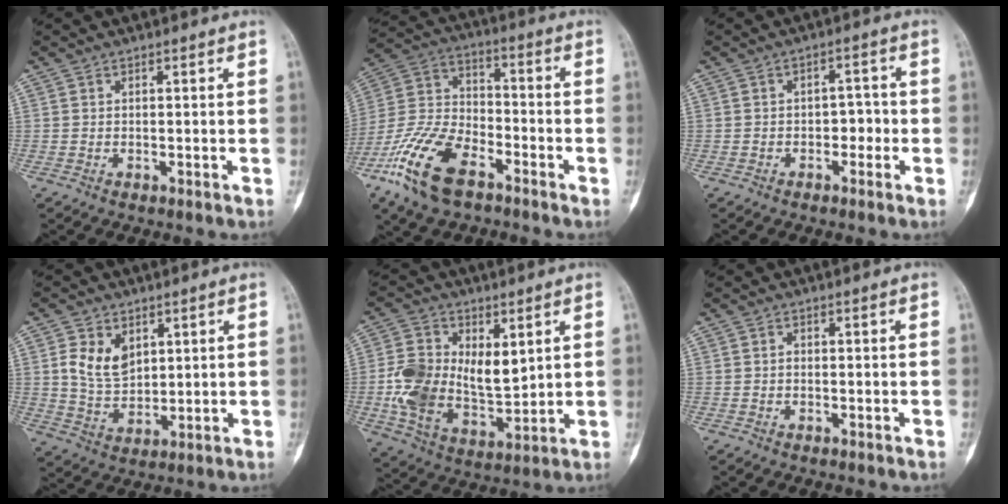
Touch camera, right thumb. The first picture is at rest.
{"total": 17.0, "force": [-9.8, 8.3, 11.2], "torque": [-0.227, 0.040, -0.196]}
{"total": 3.2, "force": [-1.1, 2.2, 2.0], "torque": [-0.007, 0.017, -0.024]}
{"total": 8.3, "force": [2.9, 5.7, 5.3], "torque": [-0.077, -0.017, 0.065]}
{"total": 15.3, "force": [2.2, 9.8, 11.6], "torque": [-0.188, -0.016, 0.047]}
{"total": 0.6, "force": [0.0, 0.5, 0.4], "torque": [-0.005, 0.002, -0.003]}